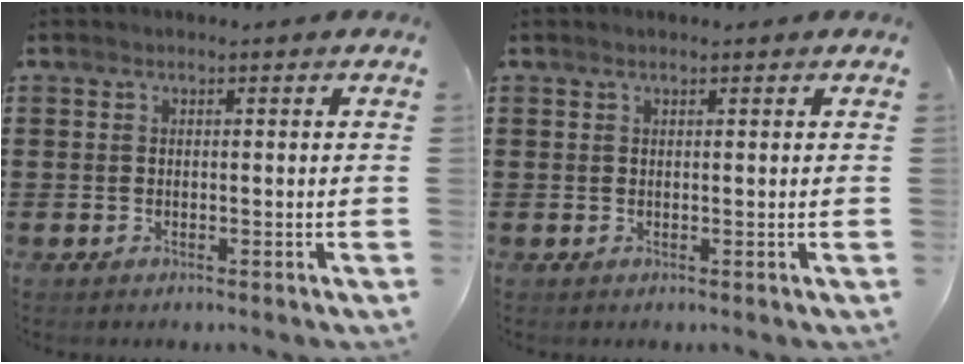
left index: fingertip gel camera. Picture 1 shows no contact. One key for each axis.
{"total": 0.5, "fx": 0.4, "fy": 0.1, "fz": 0.3, "tx": -0.006, "ty": 0.001, "tz": 0.009}